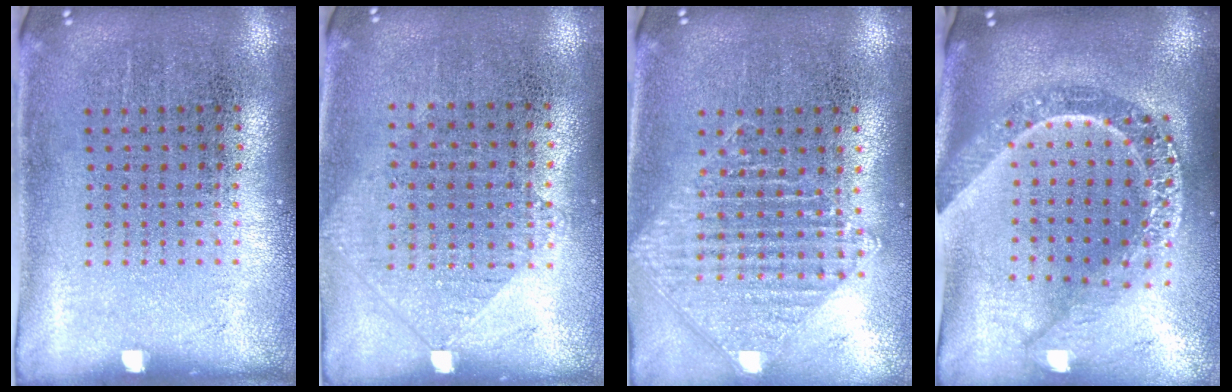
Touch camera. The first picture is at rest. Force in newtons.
{"total": 1.0, "press": 0.9, "slide": 0.4}
{"total": 1.0, "press": 1.0, "slide": 0.2}
{"total": 2.6, "press": 2.1, "slide": 1.6}